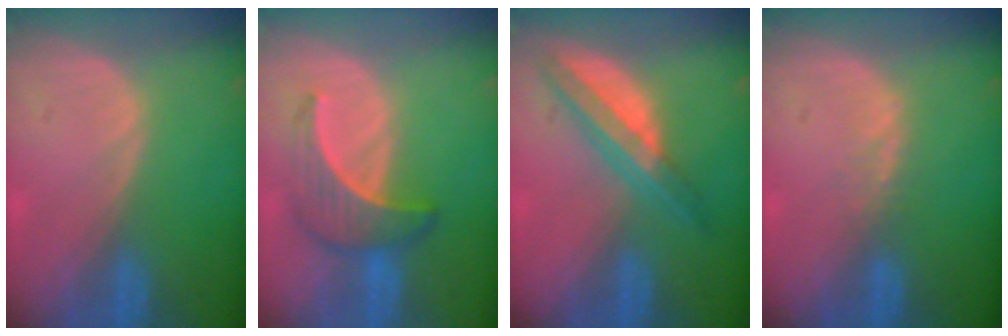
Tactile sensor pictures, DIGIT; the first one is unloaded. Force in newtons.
{"total": 6.3, "press": 6.1, "slide": 1.9}
{"total": 6.6, "press": 5.8, "slide": 3.1}
{"total": 1.4, "press": 1.4, "slide": 0.3}